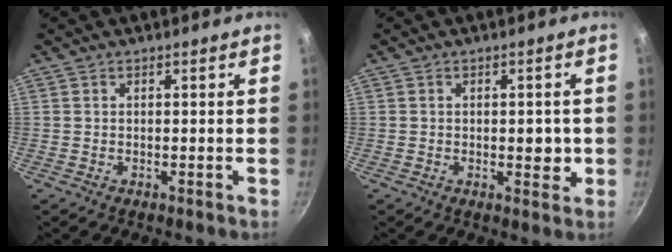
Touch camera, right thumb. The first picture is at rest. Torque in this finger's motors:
{"motor_torque": [0.66, 0.45, 0.51, 0.19, 0.14]}